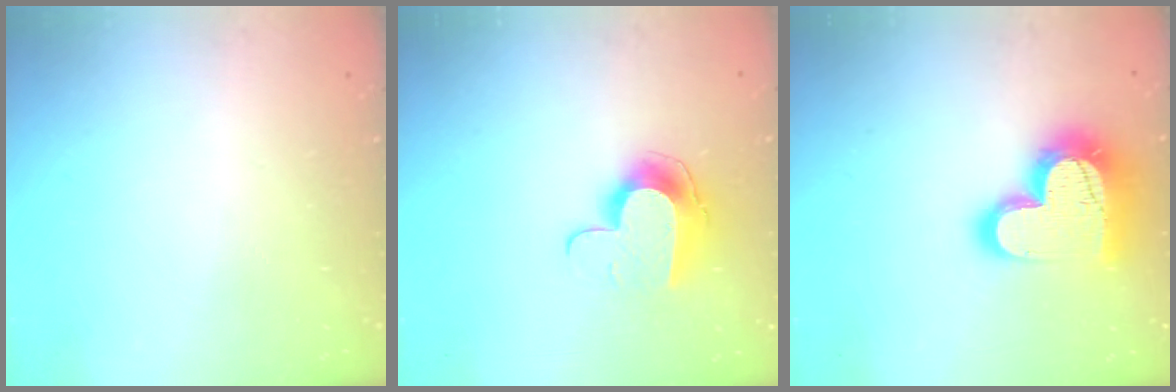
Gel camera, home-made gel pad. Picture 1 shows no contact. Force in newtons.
{"total": 10.7, "press": 10.7, "slide": 0.5}
{"total": 21.0, "press": 21.0, "slide": 1.7}